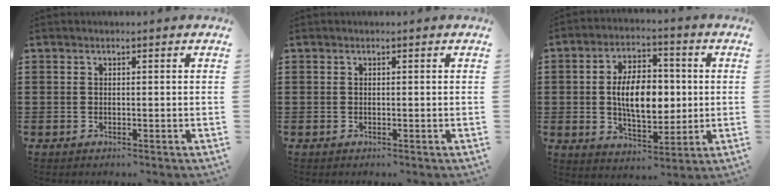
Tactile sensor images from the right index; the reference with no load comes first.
{"total": 0.0}
{"total": 9.3, "force": [0.4, 5.1, 7.7], "torque": [-0.132, 0.003, 0.001]}